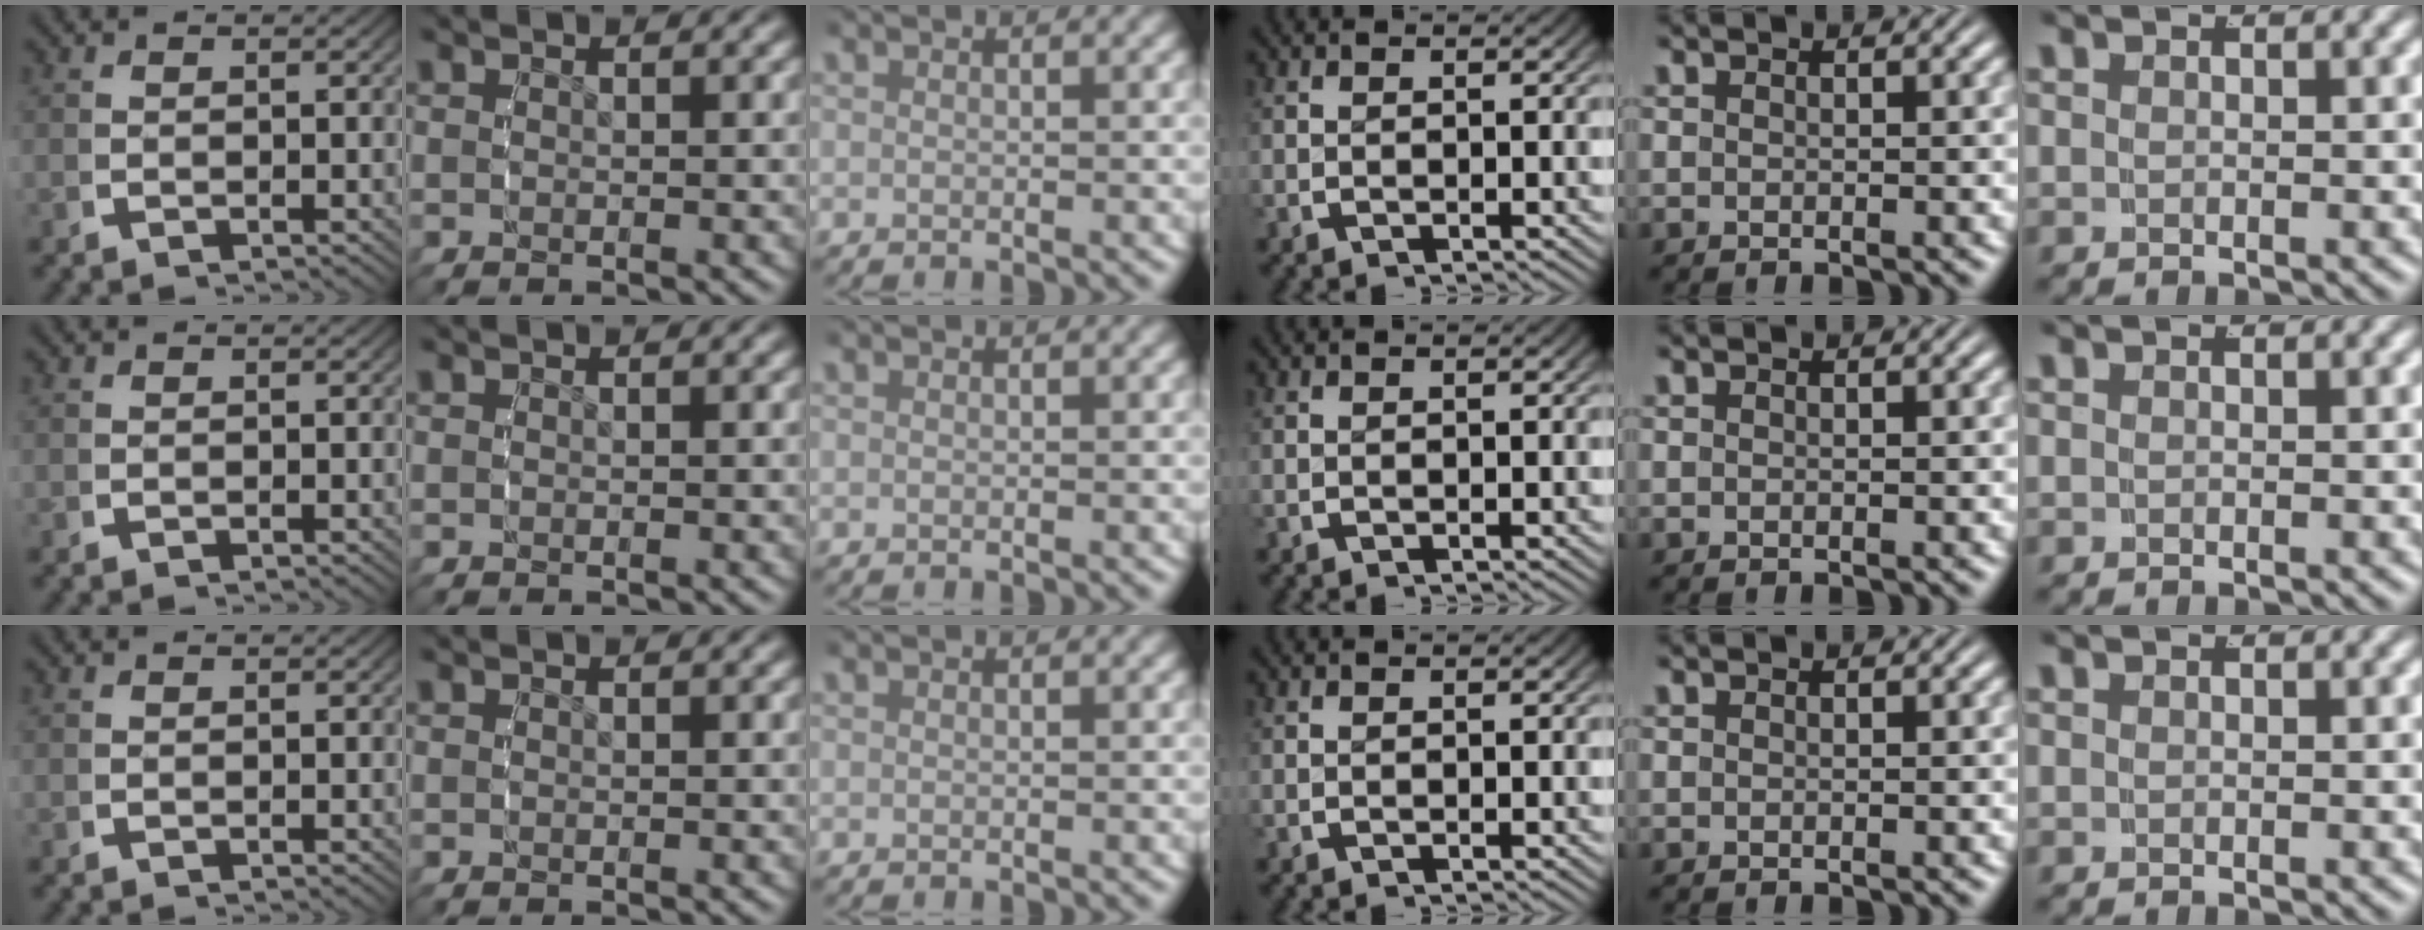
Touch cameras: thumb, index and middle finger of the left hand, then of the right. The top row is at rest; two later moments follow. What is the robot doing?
{"motion": "grasp_and_lifting", "object": "camera"}